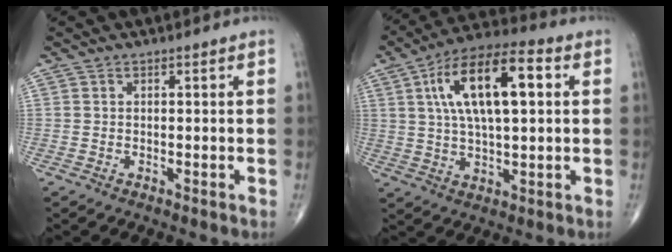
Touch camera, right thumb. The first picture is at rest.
{"total": 16.8, "force": [4.2, 6.6, 14.9], "torque": [-0.257, 0.017, 0.067]}